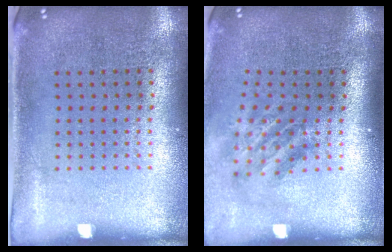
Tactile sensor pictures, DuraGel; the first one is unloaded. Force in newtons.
{"total": 1.8, "press": 1.2, "slide": 1.4}